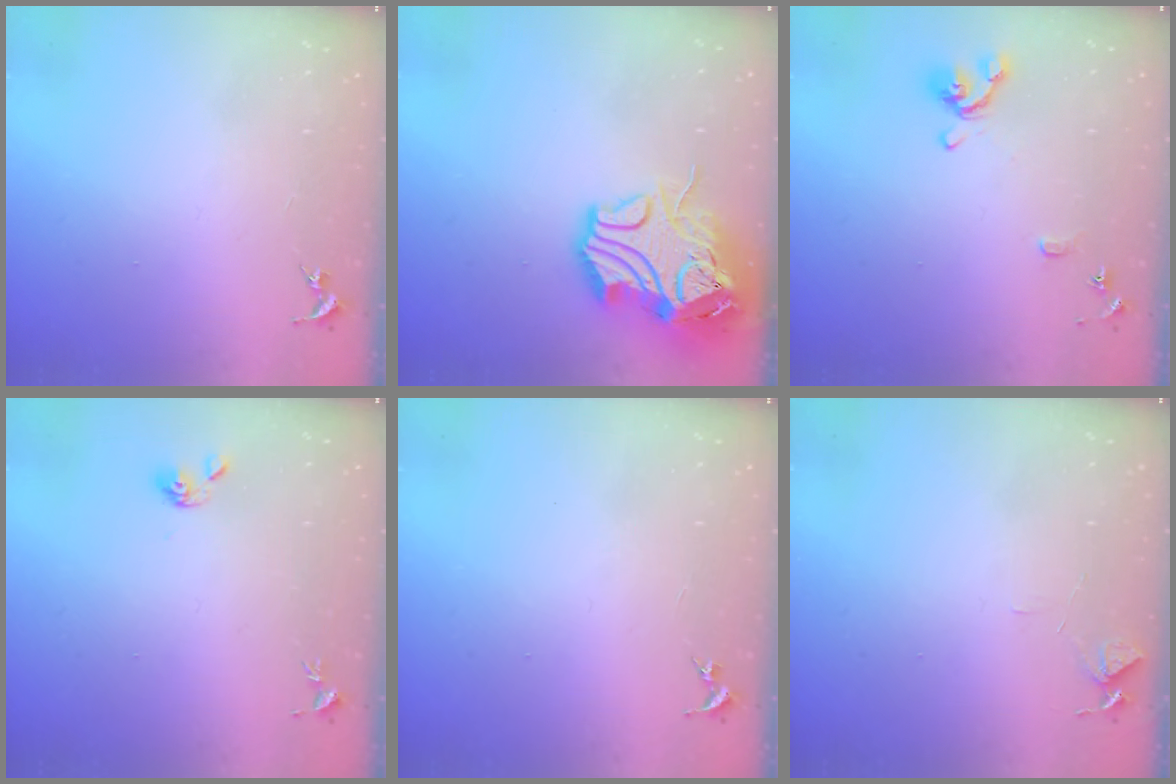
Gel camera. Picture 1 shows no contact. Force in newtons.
{"total": 18.6, "press": 18.4, "slide": 2.7}
{"total": 9.9, "press": 9.8, "slide": 1.3}
{"total": 5.2, "press": 5.1, "slide": 0.6}
{"total": 0.0}
{"total": 6.0, "press": 5.9, "slide": 0.6}